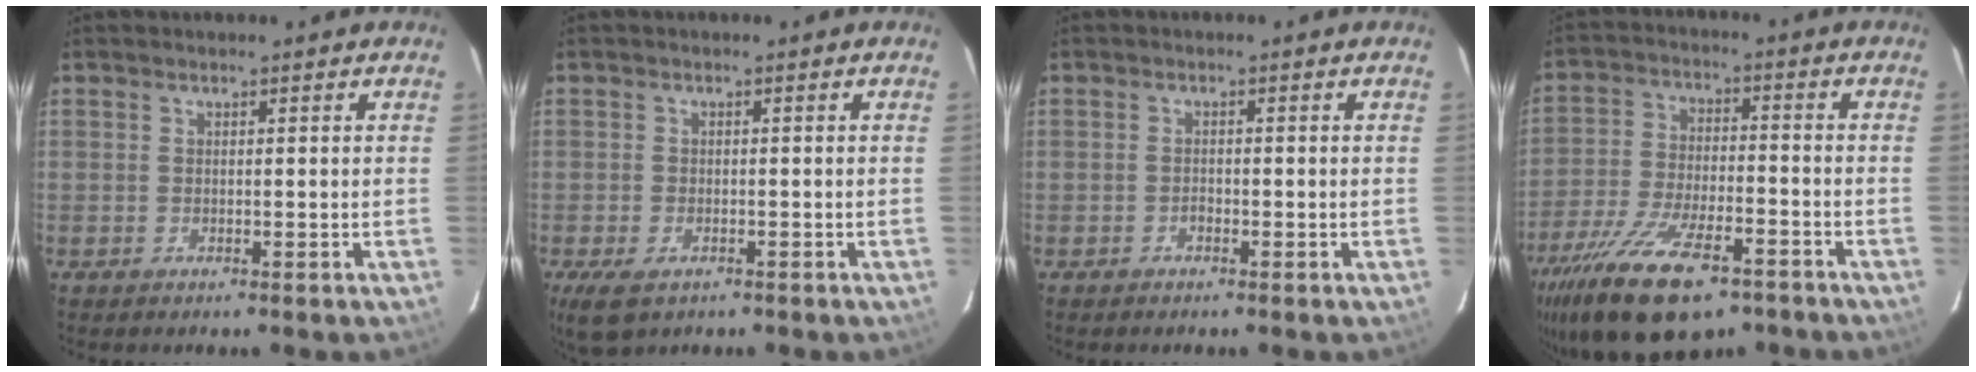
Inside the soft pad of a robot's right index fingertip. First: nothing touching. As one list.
[{"total": 5.3, "force": [-3.0, 3.0, 3.2], "torque": [-0.073, -0.018, -0.052]}, {"total": 0.9, "force": [-0.6, 0.5, 0.4], "torque": [-0.008, 0.002, -0.012]}, {"total": 19.7, "force": [-13.0, 7.5, 12.7], "torque": [-0.258, -0.043, -0.219]}]